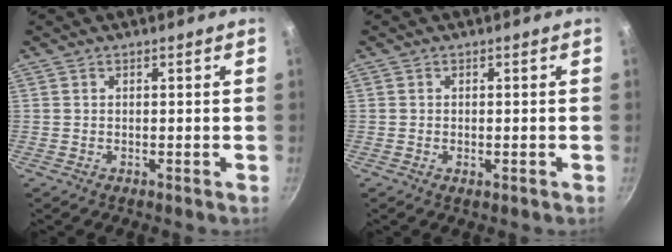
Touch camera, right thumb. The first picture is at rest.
{"total": 1.2, "force": [-0.3, 0.5, 1.0], "torque": [-0.015, 0.000, -0.005]}